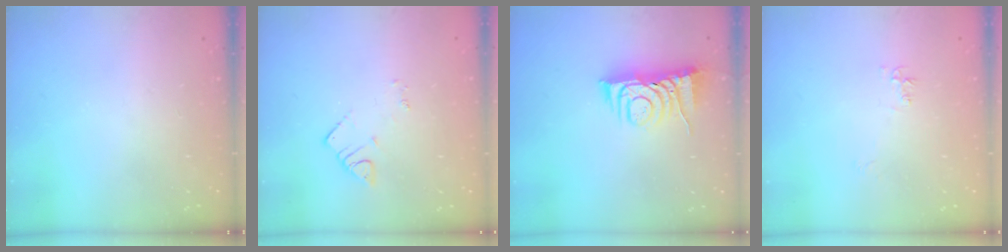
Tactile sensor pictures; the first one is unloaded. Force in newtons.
{"total": 2.7, "press": 2.7, "slide": 0.4}
{"total": 7.3, "press": 7.3, "slide": 0.6}
{"total": 4.9, "press": 4.9, "slide": 0.6}